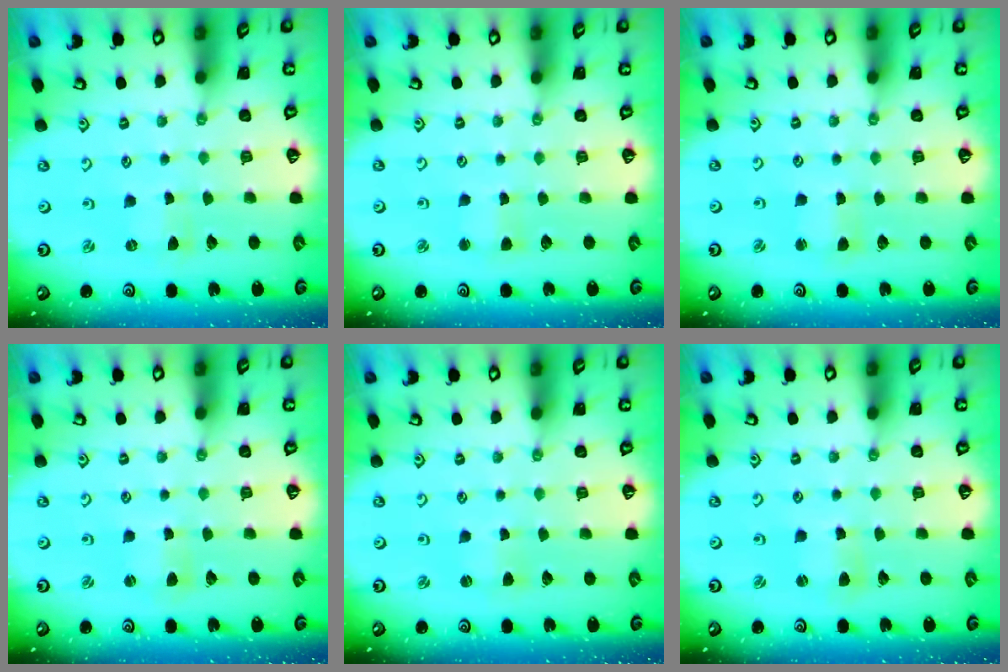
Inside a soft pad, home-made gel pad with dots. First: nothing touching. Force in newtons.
{"total": 2.8, "press": 2.7, "slide": 0.6}
{"total": 1.6, "press": 1.6, "slide": 0.4}
{"total": 1.9, "press": 1.9, "slide": 0.3}
{"total": 1.0, "press": 1.0, "slide": 0.1}
{"total": 2.5, "press": 2.5, "slide": 0.3}